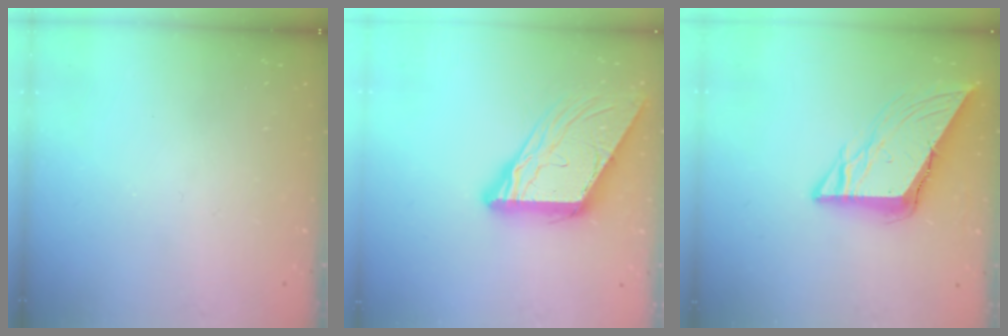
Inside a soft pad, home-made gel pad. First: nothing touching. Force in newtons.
{"total": 13.1, "press": 13.1, "slide": 1.3}
{"total": 10.7, "press": 10.6, "slide": 1.3}